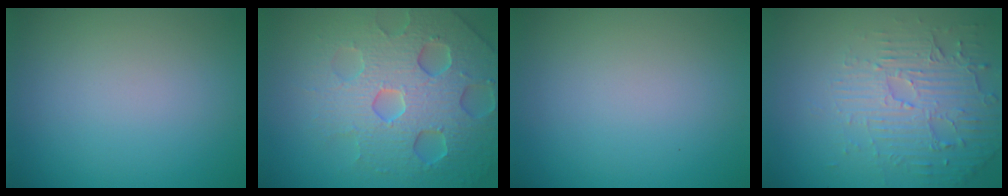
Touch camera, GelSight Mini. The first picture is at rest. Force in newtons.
{"total": 7.3, "press": 7.1, "slide": 1.5}
{"total": 0.0}
{"total": 5.5, "press": 3.5, "slide": 4.2}